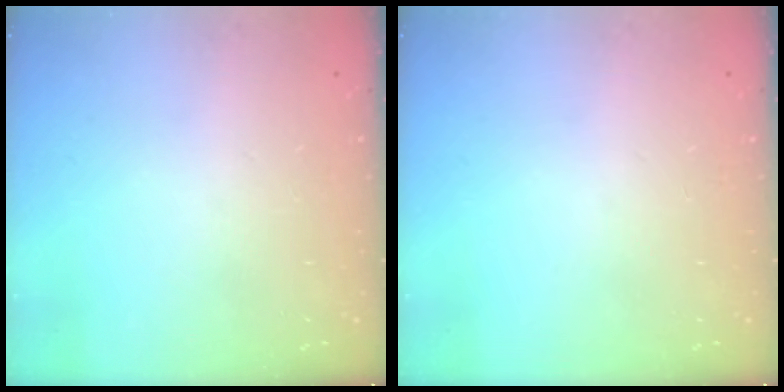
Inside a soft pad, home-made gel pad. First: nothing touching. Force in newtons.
{"total": 0.0}